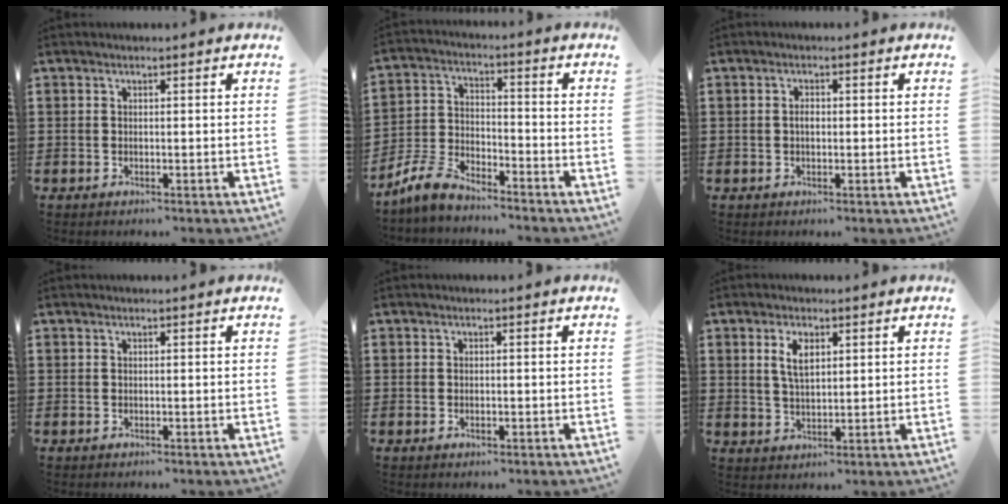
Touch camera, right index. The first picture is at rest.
{"total": 7.0, "force": [-6.5, 1.5, 2.2], "torque": [-0.060, 0.007, -0.130]}
{"total": 1.5, "force": [0.0, 0.7, 1.3], "torque": [-0.027, 0.003, -0.002]}
{"total": 0.0}
{"total": 0.8, "force": [-0.2, 0.2, 0.7], "torque": [-0.015, -0.004, -0.002]}
{"total": 4.1, "force": [1.6, 1.9, 3.3], "torque": [-0.071, 0.009, 0.027]}